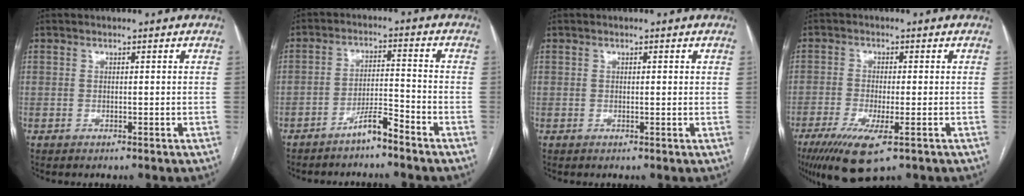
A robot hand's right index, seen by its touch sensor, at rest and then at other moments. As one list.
[{"total": 4.8, "force": [-3.9, 0.1, 2.8], "torque": [-0.050, 0.000, -0.073]}, {"total": 0.6, "force": [0.3, 0.1, 0.5], "torque": [-0.011, 0.000, 0.002]}, {"total": 9.1, "force": [-5.0, 1.8, 7.4], "torque": [-0.133, -0.026, -0.081]}]